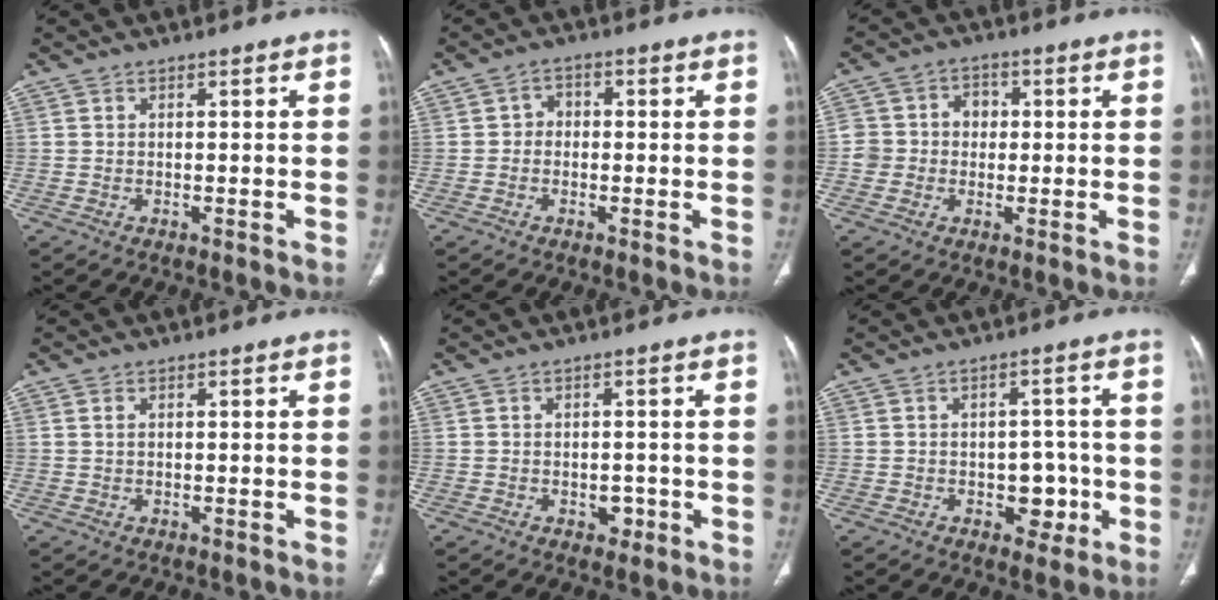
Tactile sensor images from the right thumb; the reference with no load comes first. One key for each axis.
{"total": 2.6, "fx": -0.3, "fy": 2.2, "fz": 1.3, "tx": -0.005, "ty": 0.012, "tz": -0.015}
{"total": 6.8, "fx": -0.1, "fy": 6.3, "fz": 2.4, "tx": -0.011, "ty": 0.024, "tz": -0.005}
{"total": 1.1, "fx": 0.4, "fy": 0.6, "fz": 0.8, "tx": -0.019, "ty": 0.003, "tz": 0.011}
{"total": 2.5, "fx": -0.9, "fy": 1.9, "fz": 1.4, "tx": -0.006, "ty": 0.004, "tz": -0.009}
{"total": 5.9, "fx": -1.7, "fy": 4.1, "fz": 3.8, "tx": -0.016, "ty": 0.014, "tz": -0.018}